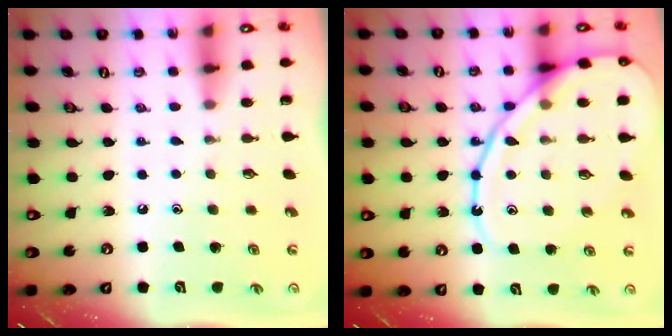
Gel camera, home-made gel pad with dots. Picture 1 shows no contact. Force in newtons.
{"total": 15.9, "press": 15.8, "slide": 1.5}